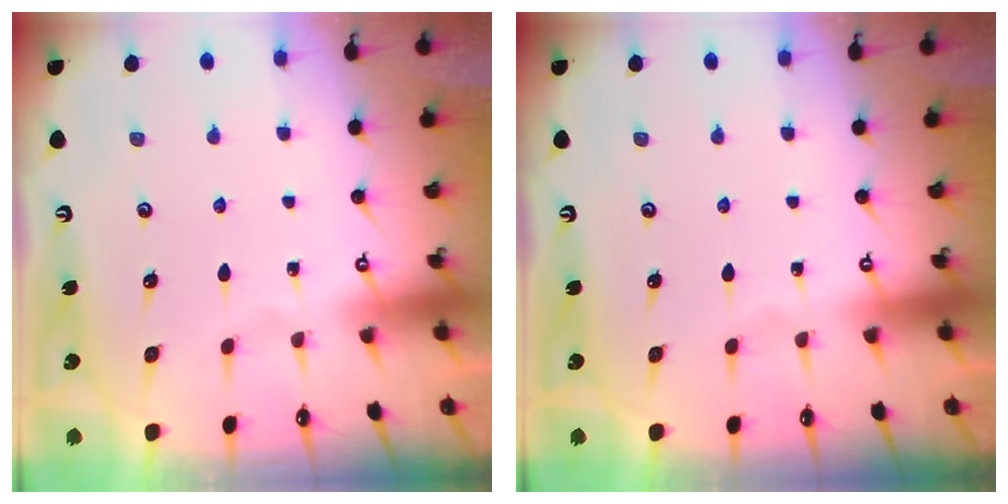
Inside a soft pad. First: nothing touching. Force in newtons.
{"total": 0.0}